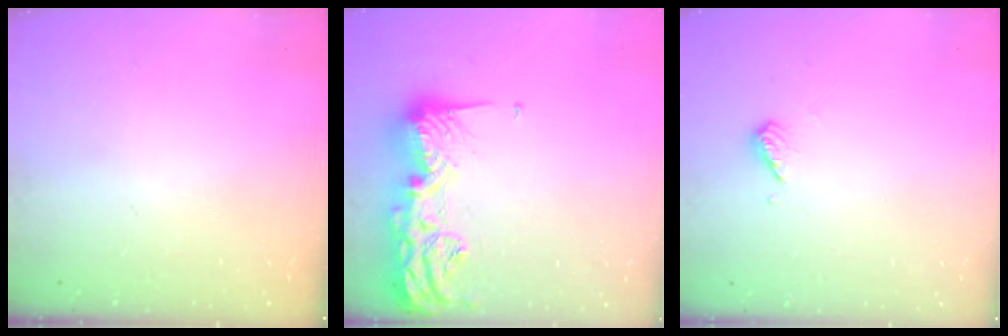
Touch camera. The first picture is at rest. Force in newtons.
{"total": 17.7, "press": 17.6, "slide": 0.9}
{"total": 5.8, "press": 5.6, "slide": 1.3}